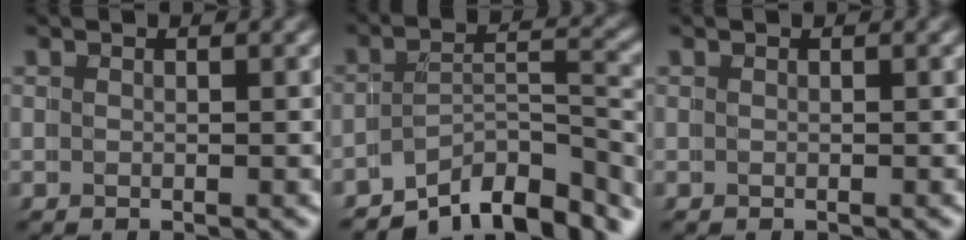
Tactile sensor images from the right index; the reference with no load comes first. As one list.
[{"total": 9.2, "force": [-6.9, 3.8, 4.8], "torque": [-0.063, -0.025, -0.104]}, {"total": 0.0}]